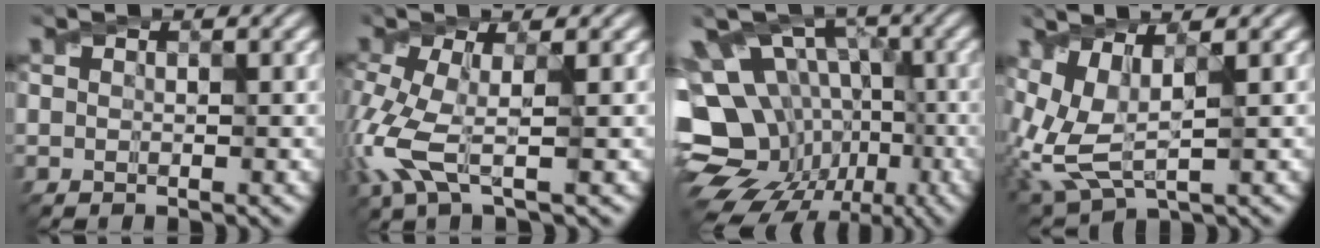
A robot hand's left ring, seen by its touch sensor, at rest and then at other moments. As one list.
[{"total": 5.1, "force": [-1.7, 1.3, 4.6], "torque": [-0.139, -0.008, -0.032]}, {"total": 17.4, "force": [-7.2, 13.1, 8.9], "torque": [-0.172, -0.010, -0.093]}, {"total": 5.4, "force": [0.1, 2.4, 4.9], "torque": [-0.130, -0.004, 0.011]}]